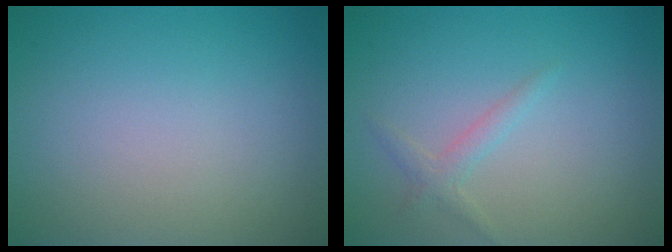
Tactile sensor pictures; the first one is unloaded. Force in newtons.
{"total": 1.4, "press": 1.4, "slide": 0.1}